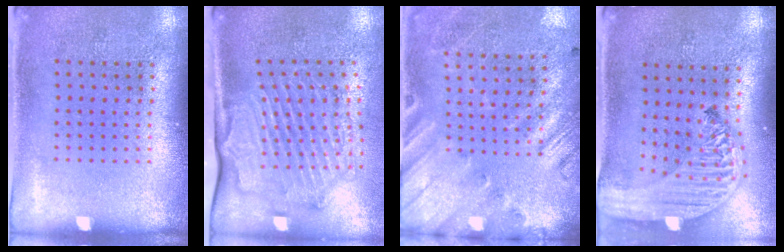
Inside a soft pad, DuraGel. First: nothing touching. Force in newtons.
{"total": 2.1, "press": 2.1, "slide": 0.5}
{"total": 2.6, "press": 1.8, "slide": 1.8}
{"total": 3.2, "press": 2.6, "slide": 1.9}